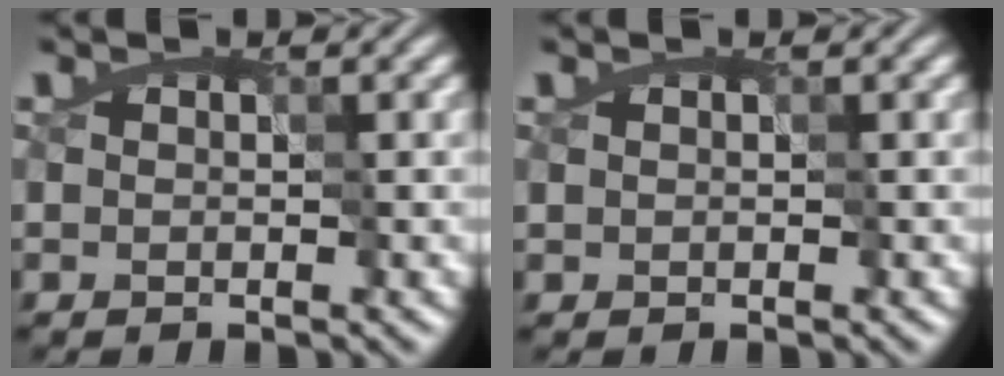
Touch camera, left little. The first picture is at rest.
{"total": 0.0}